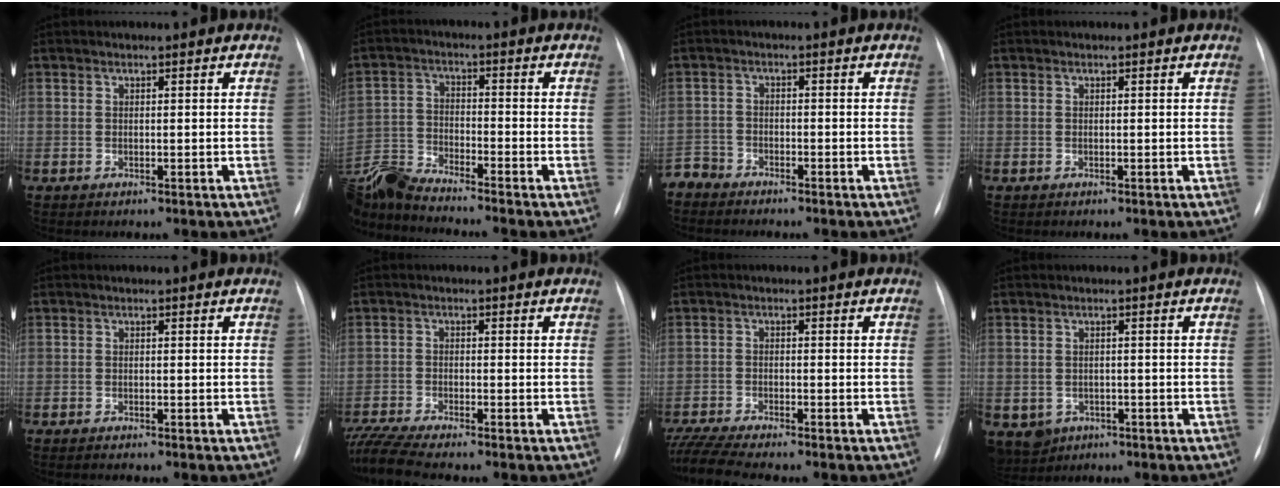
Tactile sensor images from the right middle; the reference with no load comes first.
{"total": 11.2, "force": [-10.7, -0.6, 3.3], "torque": [-0.081, -0.007, -0.210]}
{"total": 3.5, "force": [-3.3, 0.9, -0.6], "torque": [0.014, -0.006, -0.067]}
{"total": 0.0}
{"total": 2.3, "force": [-2.0, 0.1, 1.1], "torque": [-0.016, -0.004, -0.025]}
{"total": 7.8, "force": [-7.1, -0.6, 3.1], "torque": [-0.063, -0.016, -0.127]}
{"total": 9.0, "force": [-8.0, 0.0, 3.9], "torque": [-0.073, -0.016, -0.135]}
{"total": 4.9, "force": [-2.5, 4.1, 1.2], "torque": [-0.022, 0.005, -0.028]}